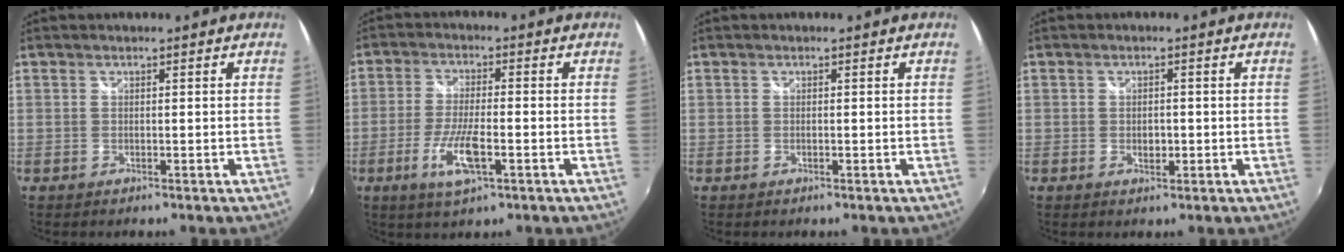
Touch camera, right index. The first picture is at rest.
{"total": 8.1, "force": [-3.2, 1.7, 7.2], "torque": [-0.153, -0.011, -0.062]}
{"total": 0.0}
{"total": 2.1, "force": [-0.4, 1.4, 1.5], "torque": [-0.025, 0.000, -0.007]}